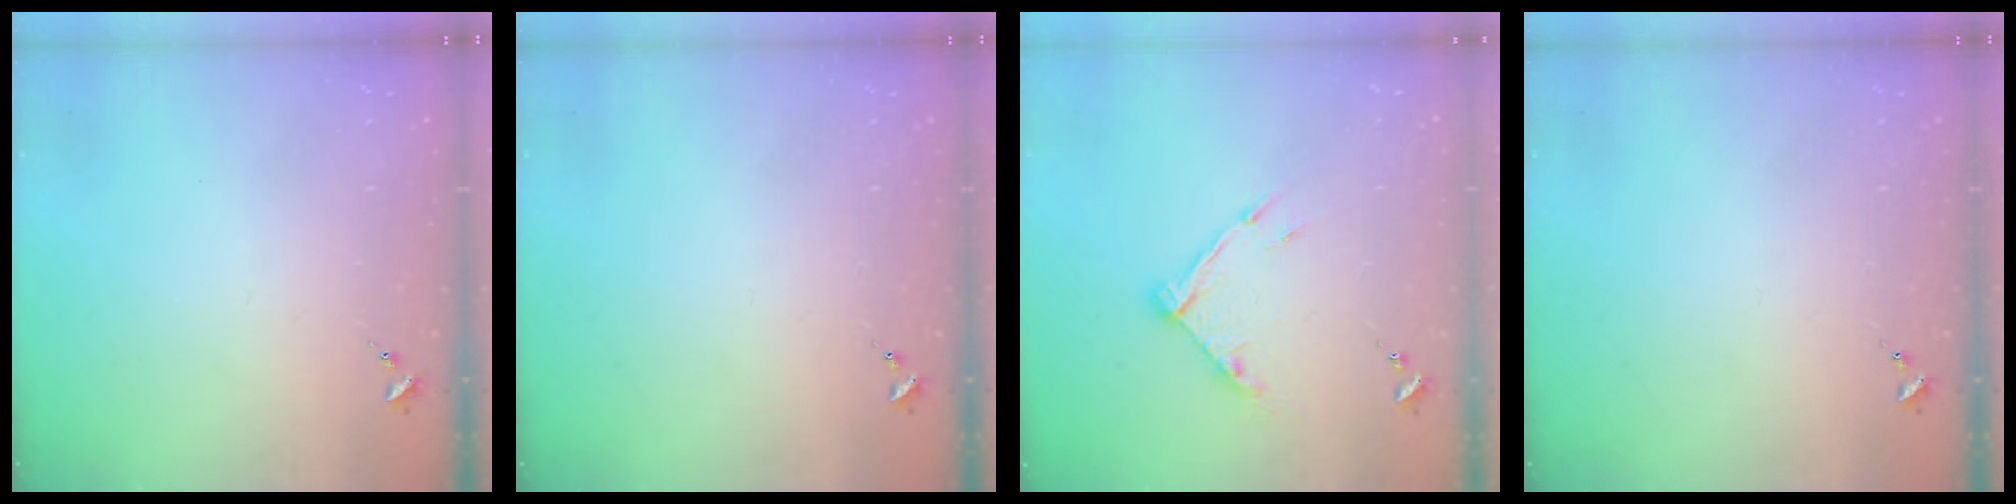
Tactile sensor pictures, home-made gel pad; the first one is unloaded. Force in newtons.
{"total": 0.0}
{"total": 10.4, "press": 10.4, "slide": 0.8}
{"total": 0.0}